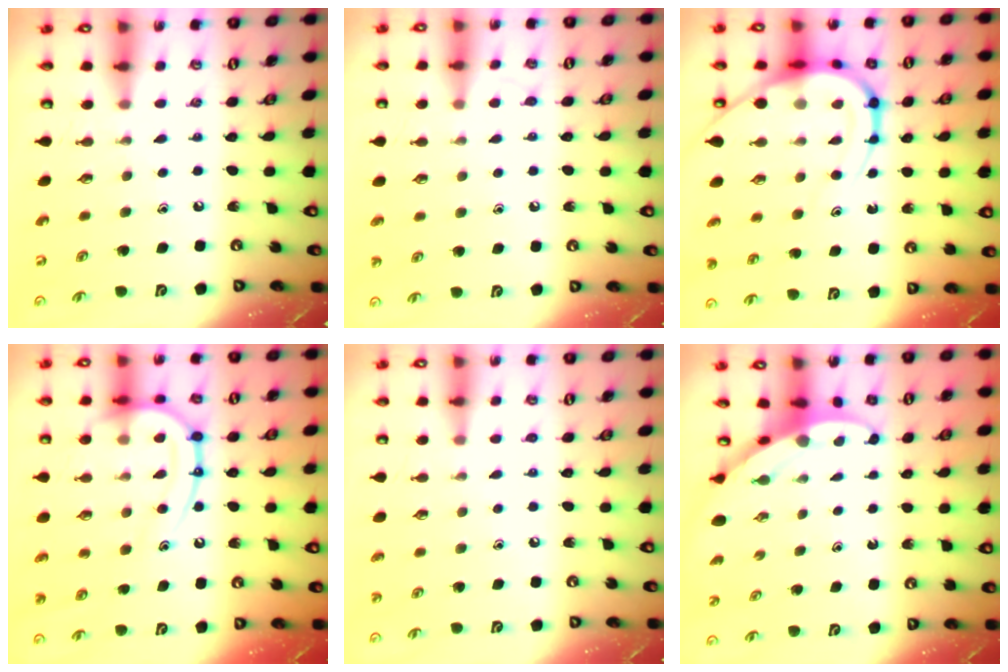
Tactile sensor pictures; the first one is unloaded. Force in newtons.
{"total": 5.1, "press": 5.0, "slide": 0.5}
{"total": 14.1, "press": 14.1, "slide": 1.2}
{"total": 17.4, "press": 17.4, "slide": 1.6}
{"total": 3.3, "press": 3.2, "slide": 0.7}
{"total": 3.2, "press": 3.2, "slide": 0.3}